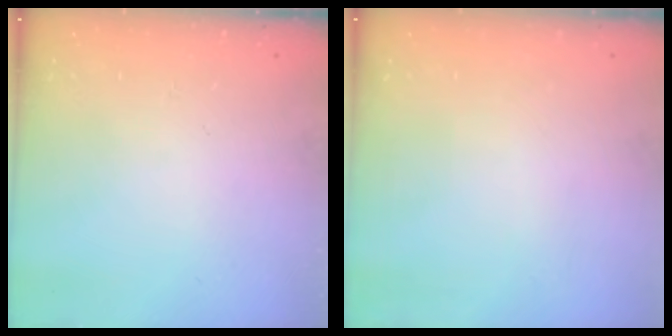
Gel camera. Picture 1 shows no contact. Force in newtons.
{"total": 0.0}